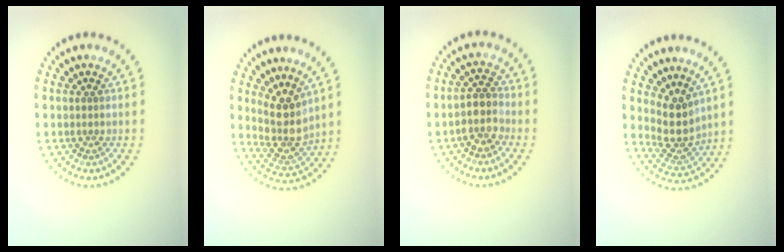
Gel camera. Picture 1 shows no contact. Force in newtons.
{"total": 3.9, "press": 3.1, "slide": 2.3}
{"total": 2.9, "press": 2.4, "slide": 1.5}
{"total": 3.6, "press": 2.8, "slide": 2.3}